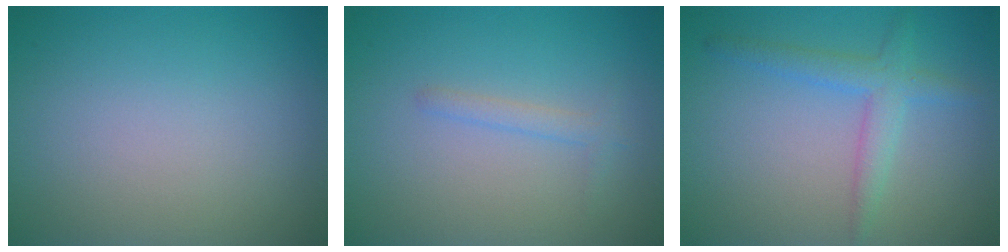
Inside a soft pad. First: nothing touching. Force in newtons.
{"total": 1.2, "press": 1.2, "slide": 0.0}
{"total": 2.8, "press": 2.8, "slide": 0.2}